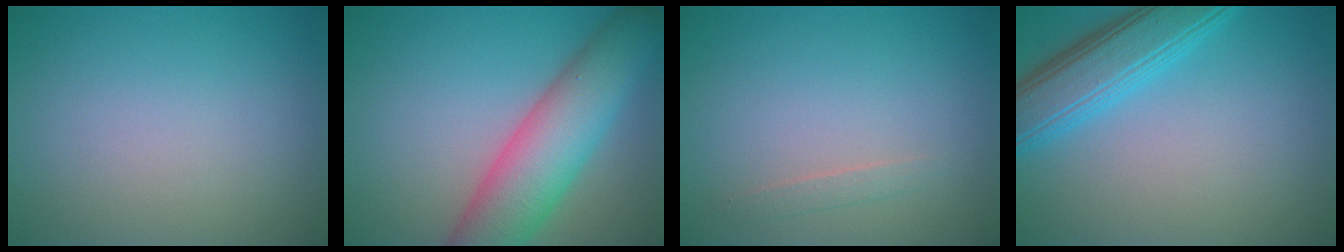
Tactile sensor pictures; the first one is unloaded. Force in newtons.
{"total": 8.3, "press": 8.3, "slide": 0.5}
{"total": 0.8, "press": 0.8, "slide": 0.1}
{"total": 5.7, "press": 5.7, "slide": 0.1}